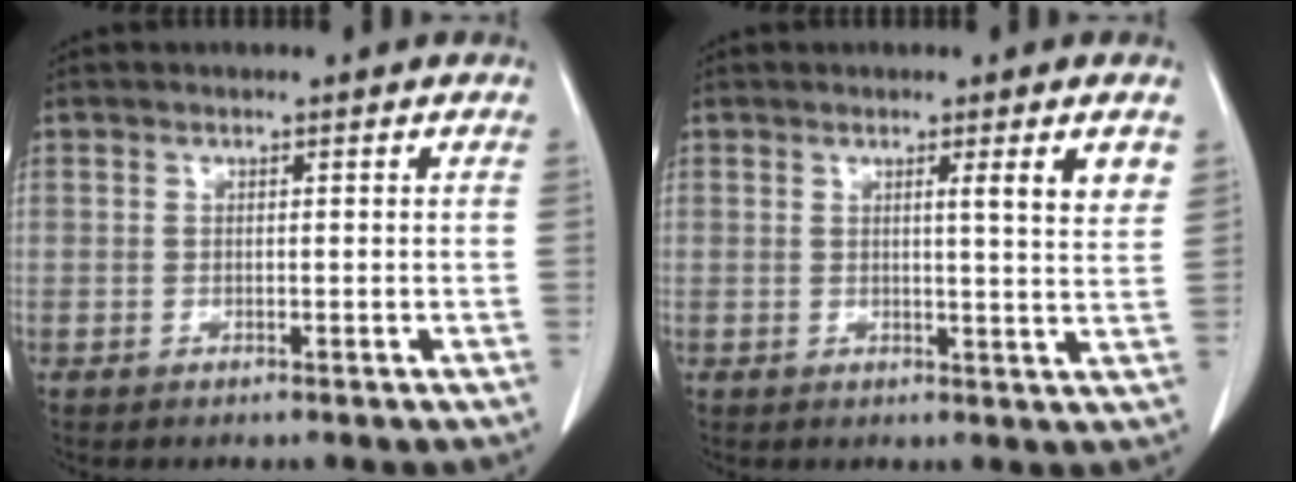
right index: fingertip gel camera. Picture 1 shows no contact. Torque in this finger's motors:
{"motor_torque": [0.60, 0.13, 0.08, 0.02]}